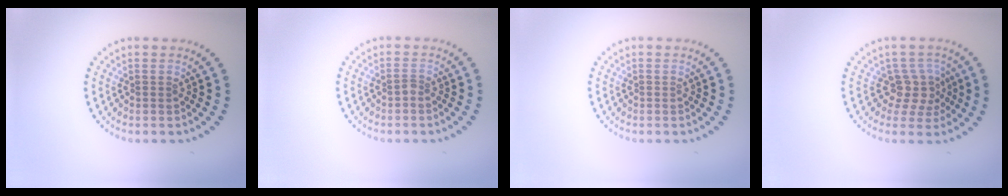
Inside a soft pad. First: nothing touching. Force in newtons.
{"total": 0.7, "press": 0.5, "slide": 0.5}
{"total": 0.0}
{"total": 2.9, "press": 2.3, "slide": 1.8}